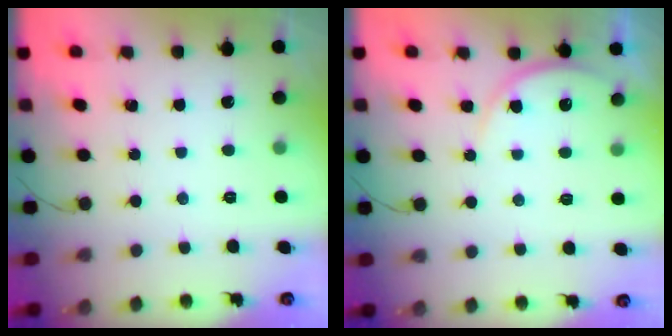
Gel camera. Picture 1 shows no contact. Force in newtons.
{"total": 6.6, "press": 6.6, "slide": 0.5}